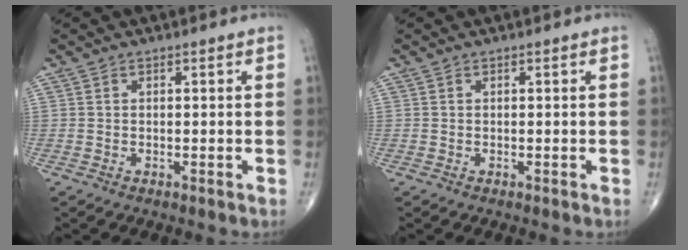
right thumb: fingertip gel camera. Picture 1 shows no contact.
{"total": 0.0}